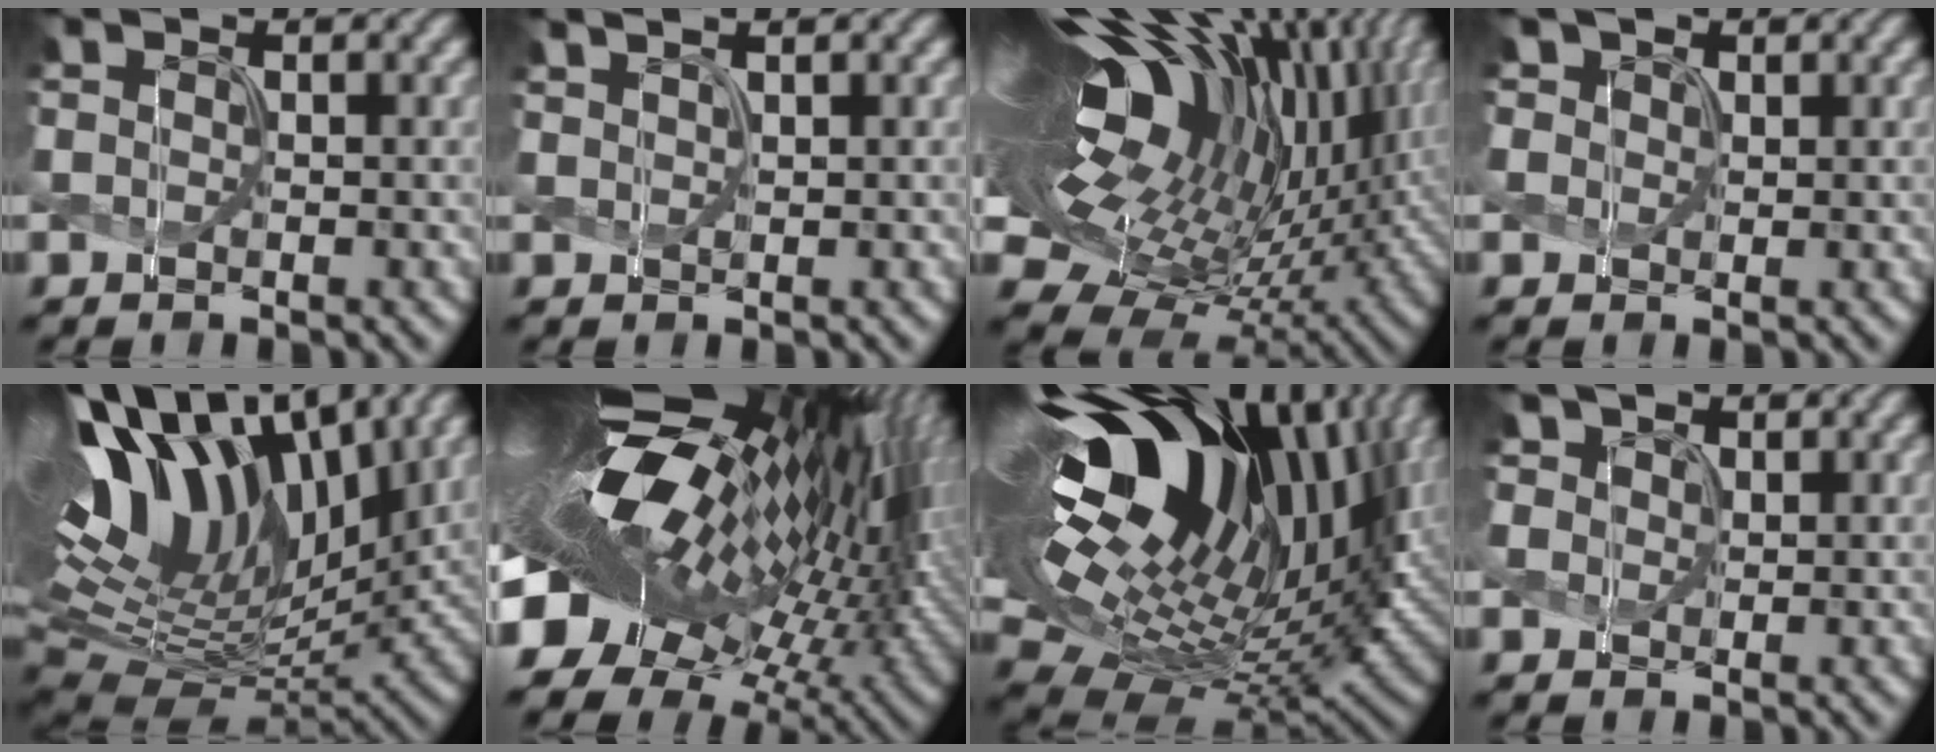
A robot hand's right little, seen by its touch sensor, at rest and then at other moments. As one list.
[{"total": 1.7, "force": [1.4, 0.2, 1.0], "torque": [-0.006, 0.009, 0.004]}, {"total": 20.2, "force": [6.4, 9.6, 16.6], "torque": [-0.304, 0.022, 0.102]}, {"total": 1.6, "force": [0.8, 1.3, 0.4], "torque": [-0.014, 0.005, 0.007]}, {"total": 14.8, "force": [6.3, 7.8, 10.8], "torque": [-0.225, 0.042, 0.105]}, {"total": 19.8, "force": [2.2, 9.6, 17.2], "torque": [-0.316, -0.004, 0.023]}, {"total": 19.3, "force": [6.7, 9.9, 15.1], "torque": [-0.293, 0.046, 0.111]}, {"total": 2.8, "force": [1.5, 2.1, 1.0], "torque": [-0.035, 0.007, 0.022]}]